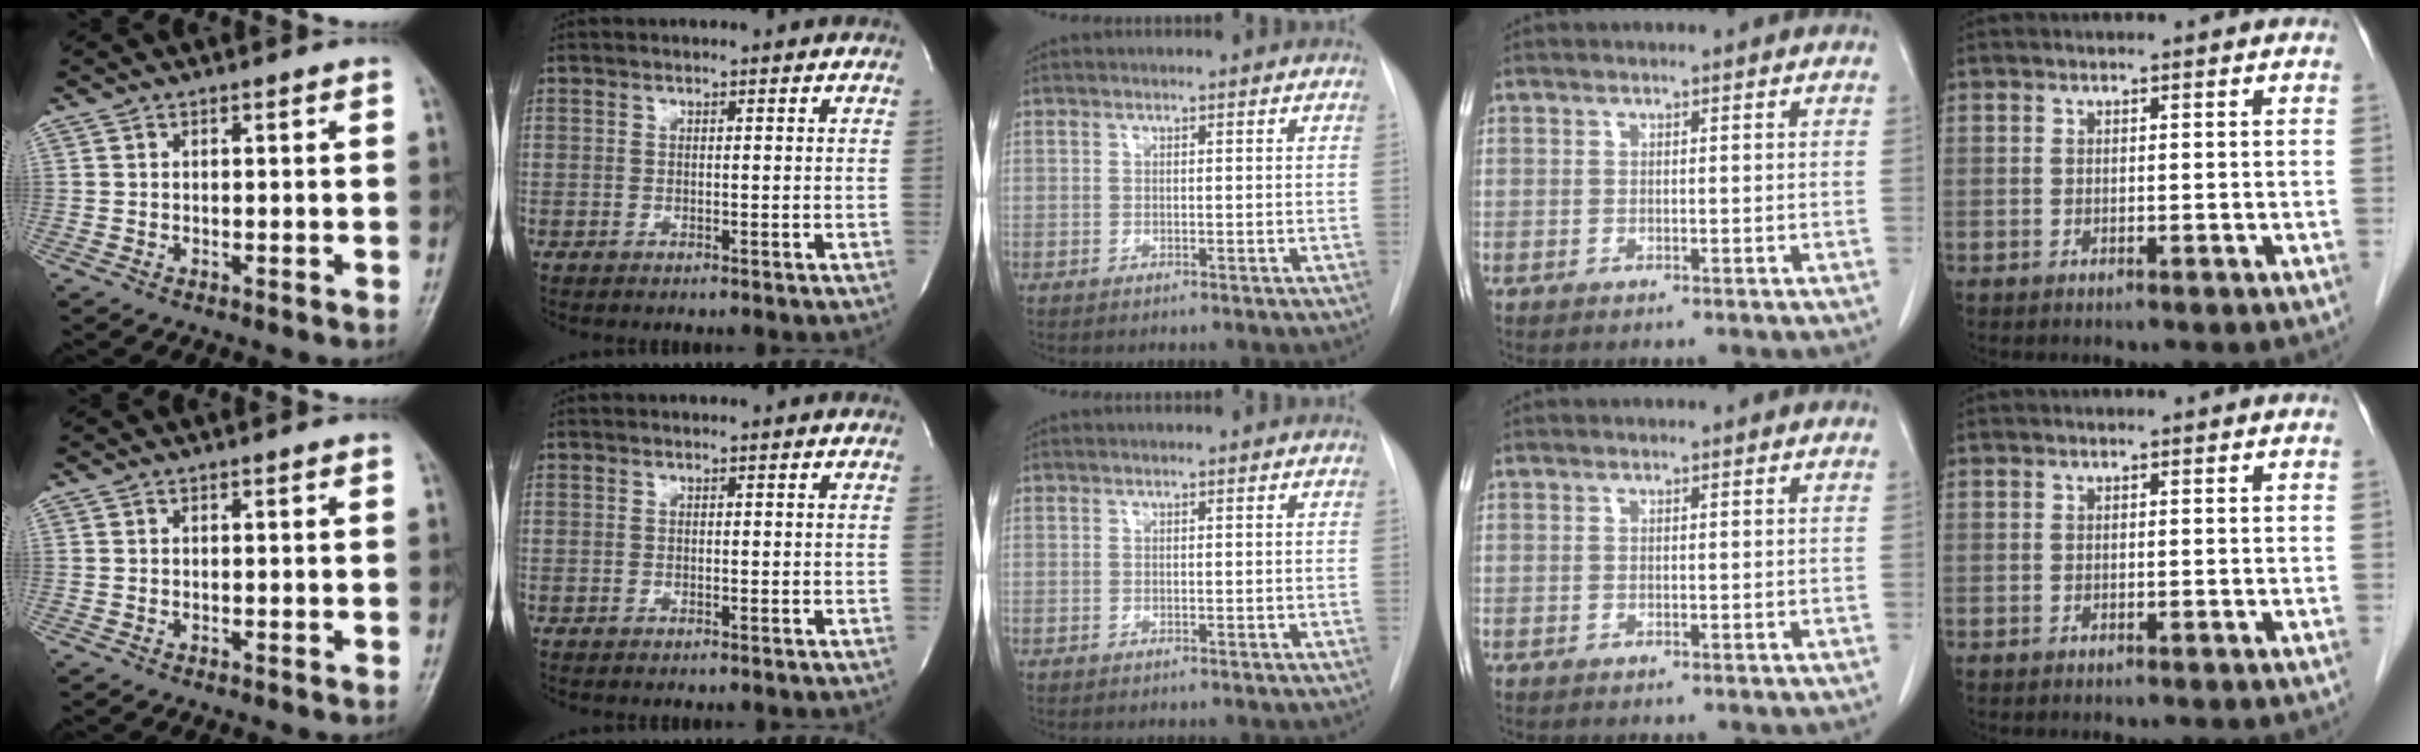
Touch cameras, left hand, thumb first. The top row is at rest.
{}